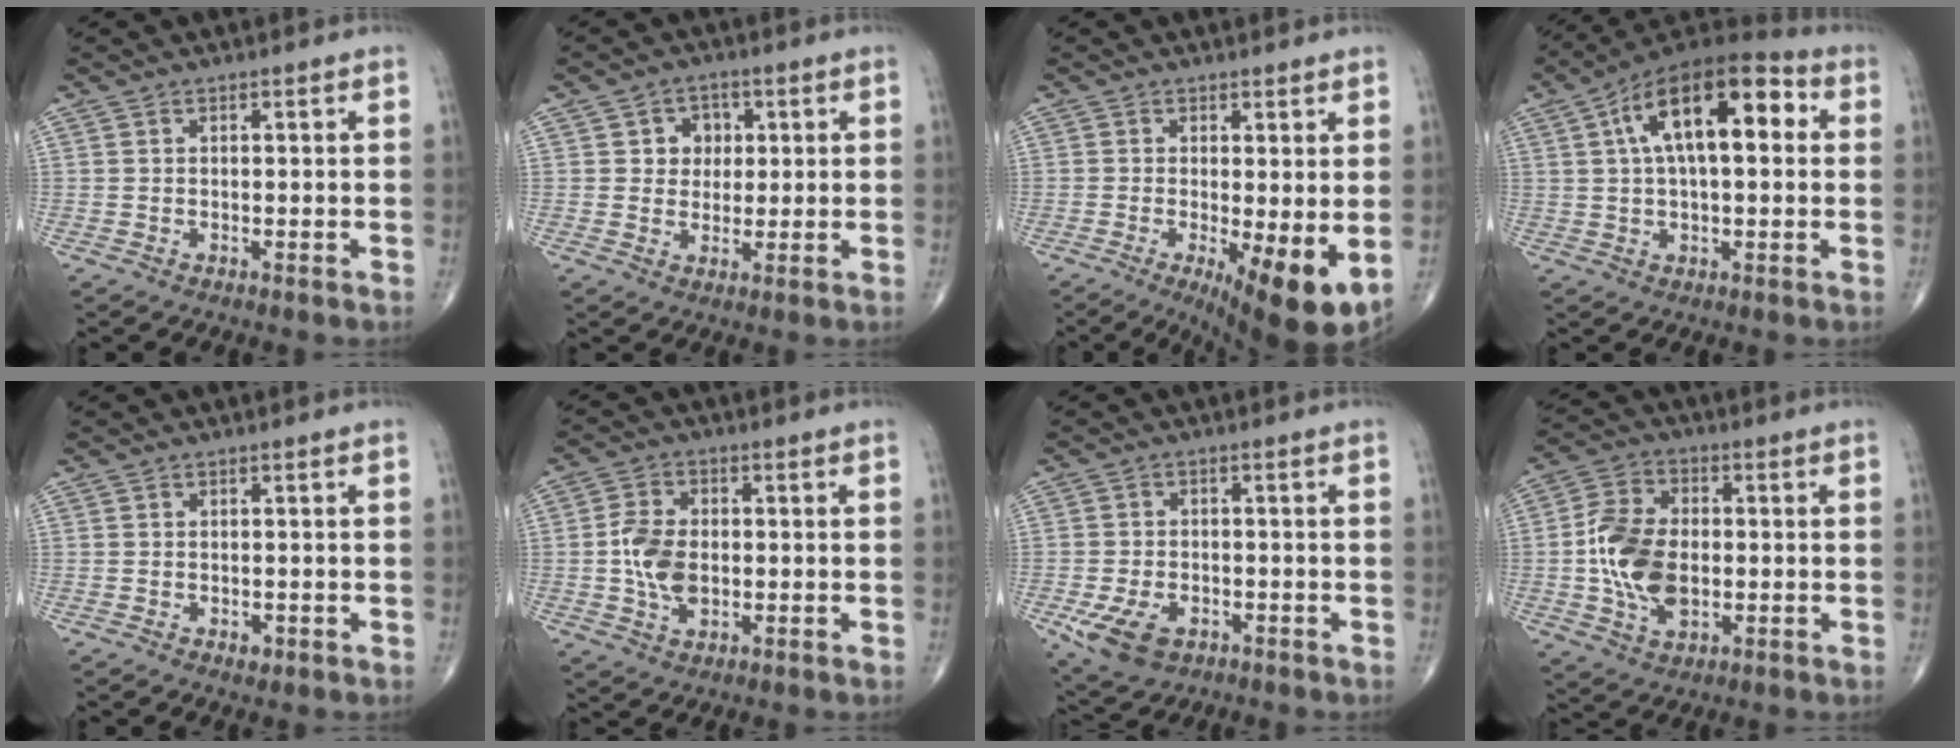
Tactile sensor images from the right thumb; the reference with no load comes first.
{"total": 5.2, "force": [1.3, 4.5, 2.3], "torque": [0.002, 0.002, 0.014]}
{"total": 10.0, "force": [-2.1, 2.8, 9.4], "torque": [-0.140, -0.024, -0.027]}
{"total": 18.5, "force": [4.6, 8.4, 15.8], "torque": [-0.240, 0.030, 0.064]}
{"total": 1.2, "force": [-0.6, 0.8, 0.7], "torque": [-0.007, 0.000, -0.007]}
{"total": 7.8, "force": [-0.5, 5.1, 5.9], "torque": [-0.109, 0.003, -0.010]}
{"total": 8.1, "force": [-3.5, 5.2, 5.1], "torque": [-0.093, 0.006, -0.053]}
{"total": 13.0, "force": [-1.0, 8.2, 10.0], "torque": [-0.182, 0.010, -0.018]}